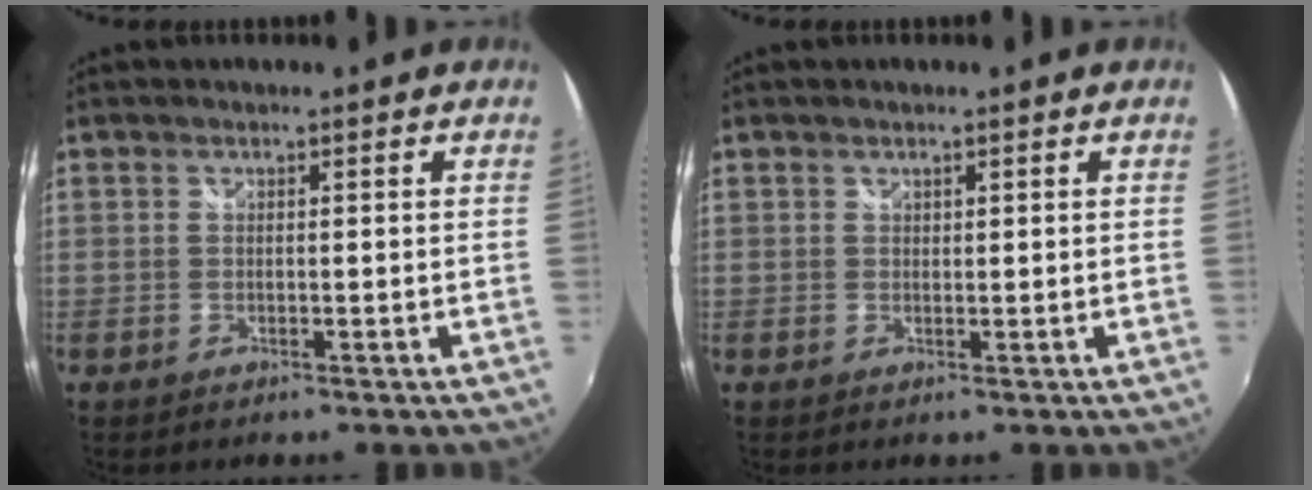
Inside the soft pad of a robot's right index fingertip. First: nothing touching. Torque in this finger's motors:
{"motor_torque": [-0.31, 0.06, -0.09, -0.01]}